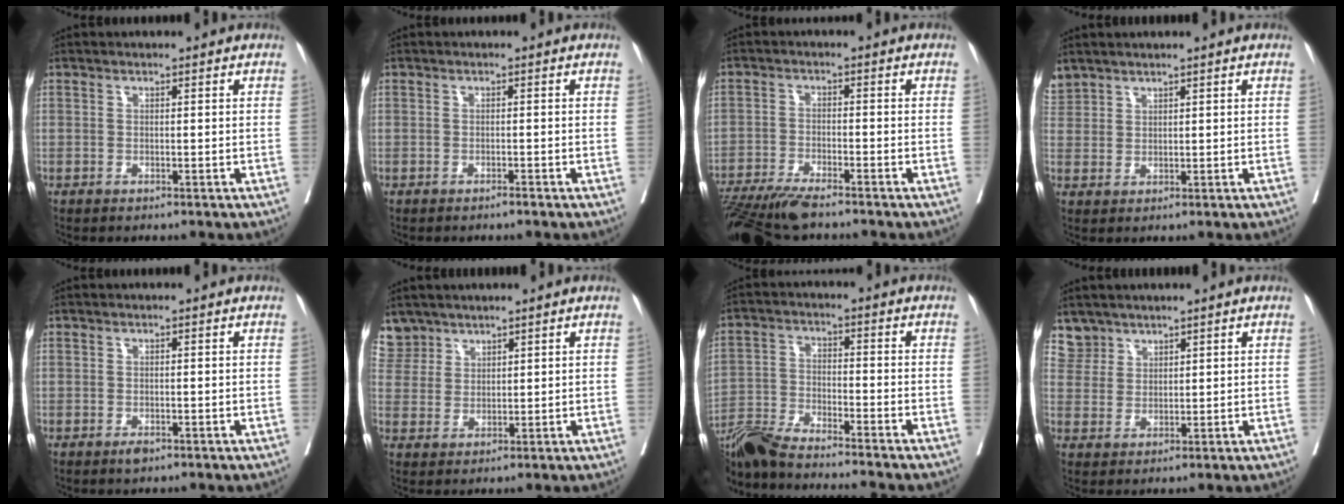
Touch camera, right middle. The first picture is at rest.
{"total": 0.7, "force": [-0.6, 0.0, 0.3], "torque": [-0.007, 0.000, -0.010]}
{"total": 9.9, "force": [-8.5, 0.7, 5.1], "torque": [-0.081, -0.026, -0.145]}
{"total": 3.2, "force": [2.9, 1.5, 0.2], "torque": [-0.010, 0.013, 0.062]}
{"total": 1.1, "force": [-0.7, 0.4, 0.7], "torque": [-0.012, -0.001, -0.008]}
{"total": 4.1, "force": [3.5, 2.2, -0.6], "torque": [0.019, 0.003, 0.073]}
{"total": 13.6, "force": [-12.3, -0.6, 5.8], "torque": [-0.098, -0.019, -0.215]}
{"total": 3.5, "force": [2.9, 1.8, -0.6], "torque": [0.021, 0.002, 0.057]}